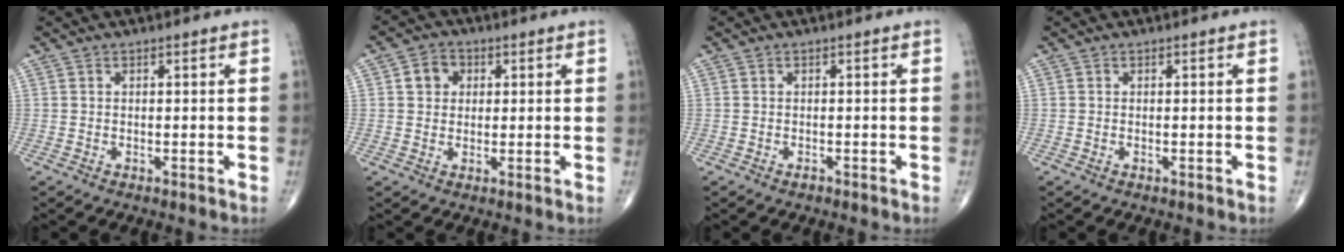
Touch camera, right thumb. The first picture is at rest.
{"total": 4.4, "force": [1.1, 3.8, 2.0], "torque": [-0.012, 0.004, 0.014]}
{"total": 0.6, "force": [-0.4, 0.3, 0.2], "torque": [-0.001, 0.000, -0.009]}
{"total": 0.0}